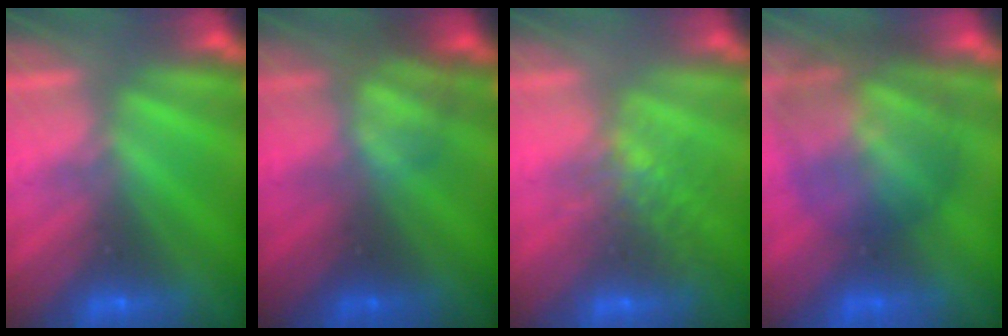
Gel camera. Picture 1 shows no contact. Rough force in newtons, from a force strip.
{"total": 2.3}
{"total": 4.4}
{"total": 7.5}